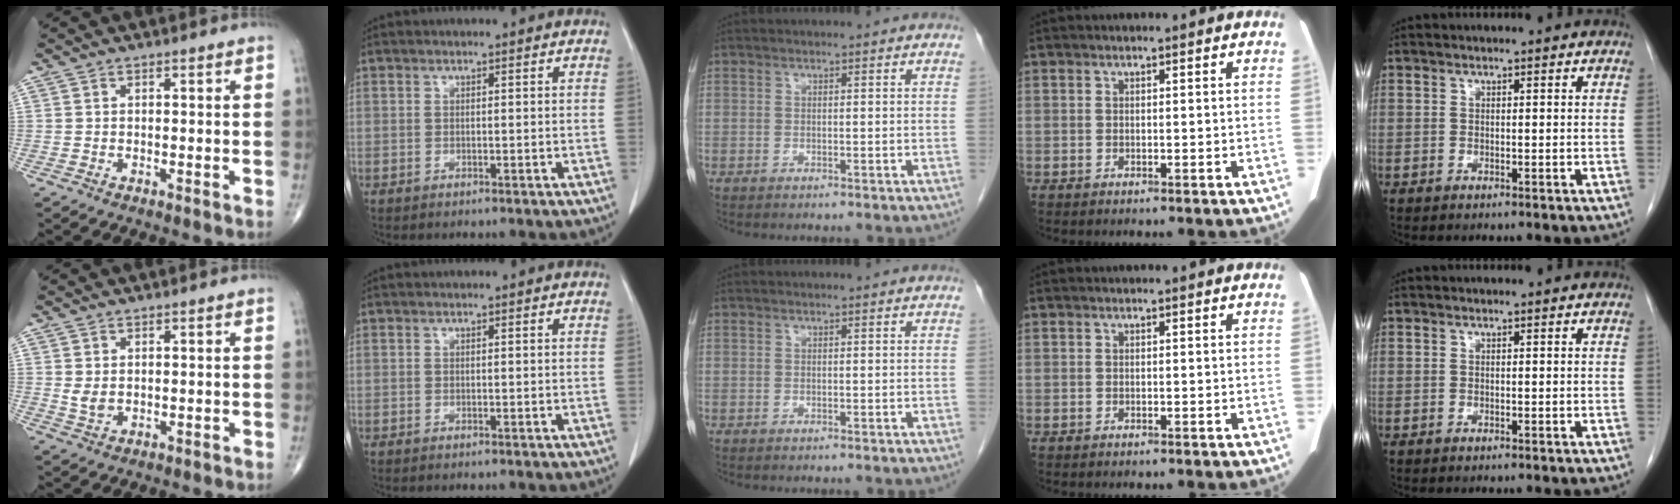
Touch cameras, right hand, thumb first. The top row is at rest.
{"thumb": {"total": 2.5, "force": [0.6, 1.7, 1.8], "torque": [-0.029, -0.007, 0.019]}}